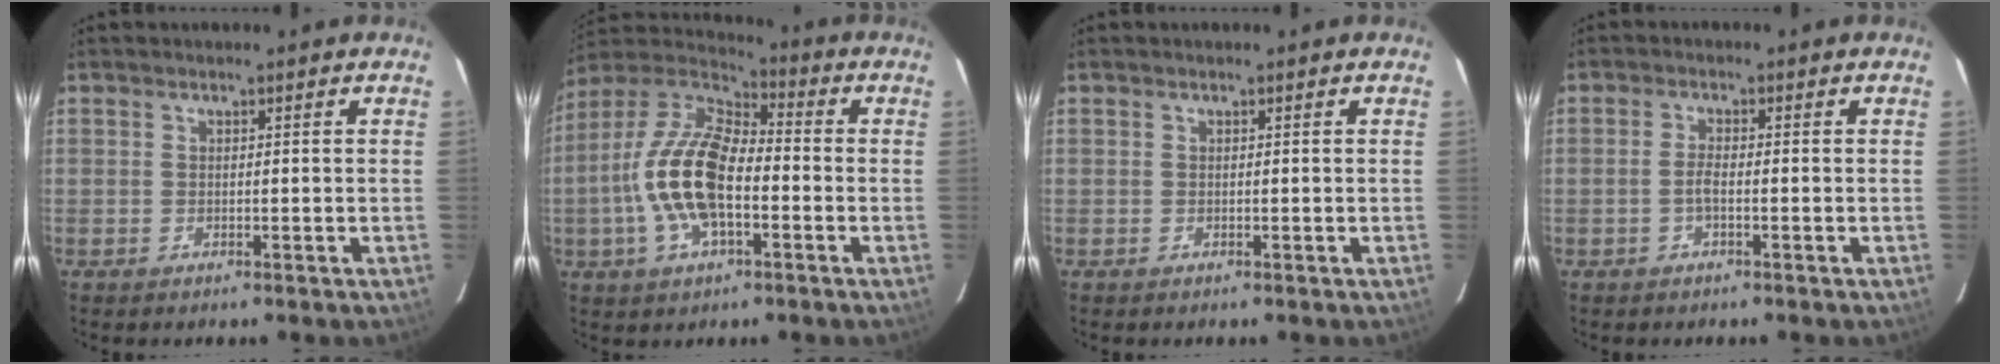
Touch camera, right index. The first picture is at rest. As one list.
[{"total": 16.4, "force": [-3.6, 7.7, 14.0], "torque": [-0.288, 0.006, -0.075]}, {"total": 0.0}, {"total": 2.0, "force": [-0.7, 0.4, 1.8], "torque": [-0.038, 0.003, -0.016]}]